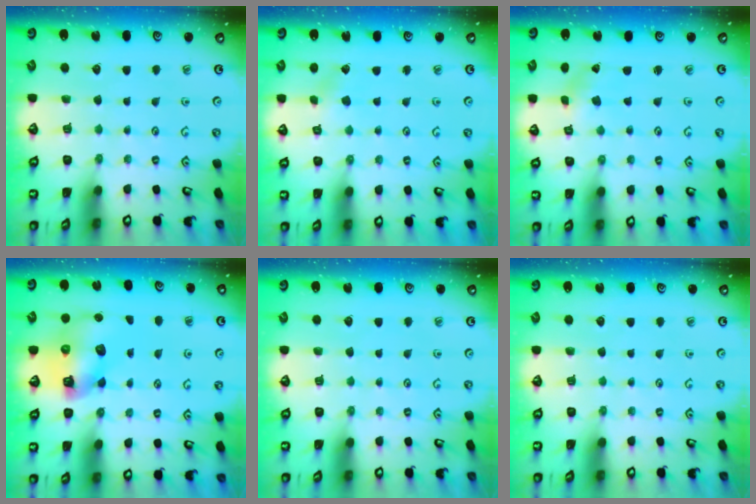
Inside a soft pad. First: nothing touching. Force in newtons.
{"total": 2.5, "press": 2.4, "slide": 0.8}
{"total": 0.7, "press": 0.7, "slide": 0.1}
{"total": 10.2, "press": 10.1, "slide": 1.4}
{"total": 0.0}
{"total": 0.0}